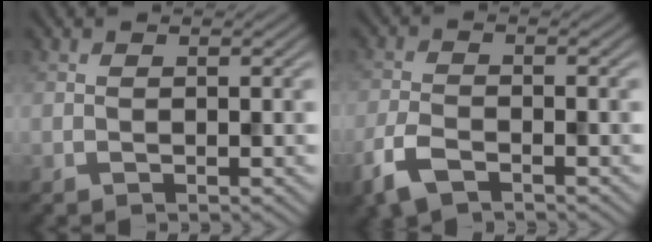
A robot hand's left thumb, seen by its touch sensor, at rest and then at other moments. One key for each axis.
{"total": 4.6, "fx": -3.0, "fy": 1.8, "fz": 2.9, "tx": -0.071, "ty": -0.011, "tz": -0.070}